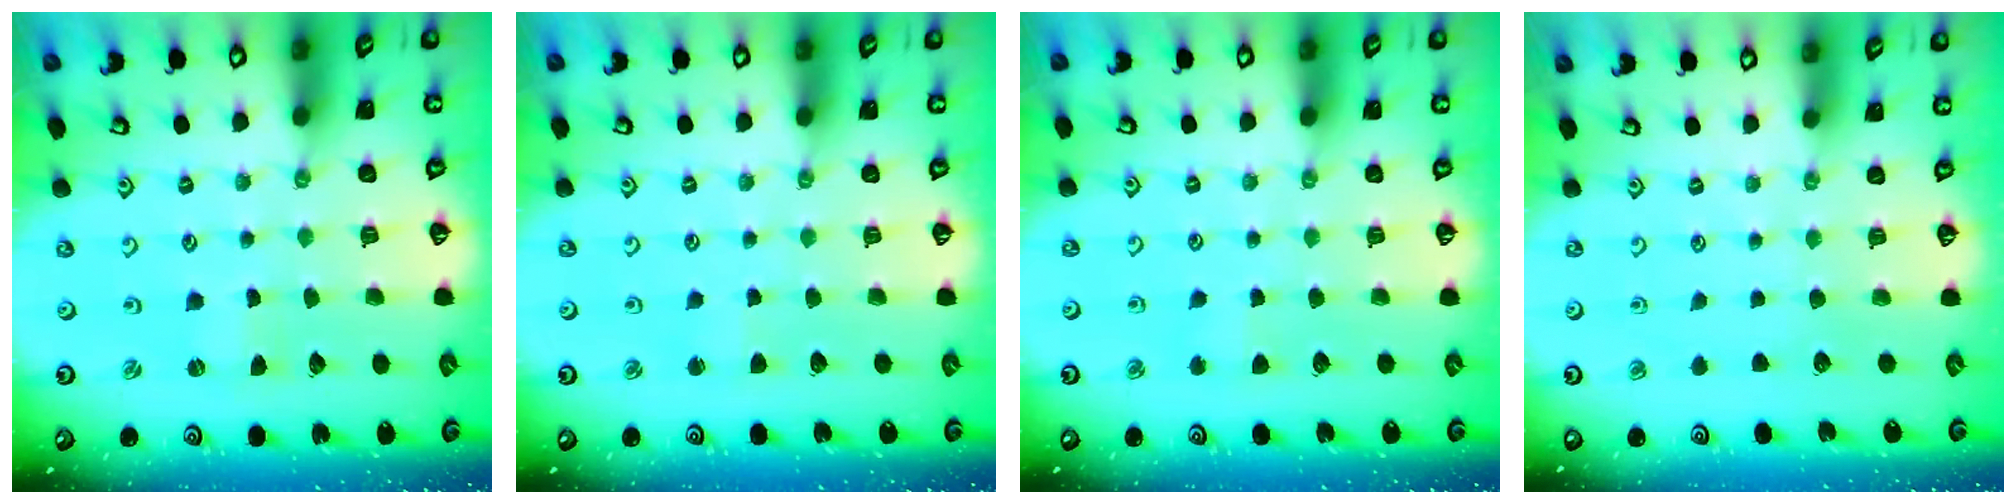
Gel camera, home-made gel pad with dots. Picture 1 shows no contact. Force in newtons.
{"total": 1.6, "press": 1.5, "slide": 0.3}
{"total": 2.9, "press": 2.8, "slide": 0.4}
{"total": 0.0}